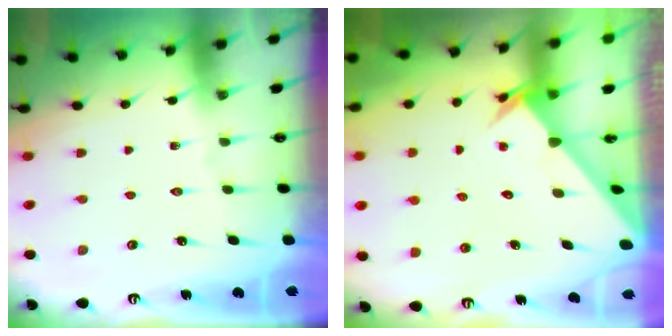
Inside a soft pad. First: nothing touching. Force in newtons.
{"total": 2.9, "press": 2.9, "slide": 0.1}